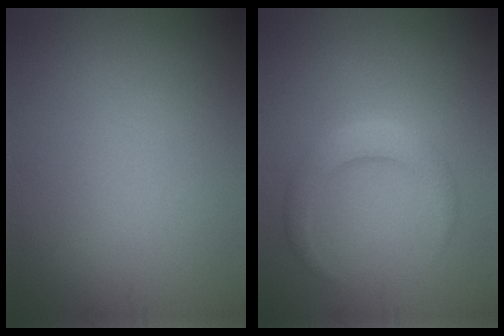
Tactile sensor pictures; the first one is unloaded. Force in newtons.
{"total": 2.7, "press": 2.7, "slide": 0.2}